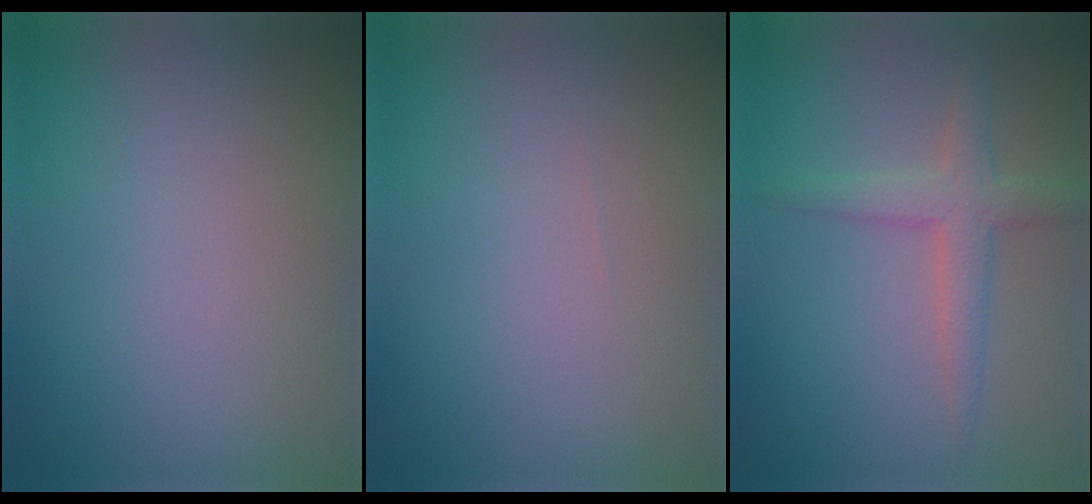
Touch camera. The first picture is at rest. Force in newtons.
{"total": 0.0}
{"total": 3.0, "press": 3.0, "slide": 0.1}